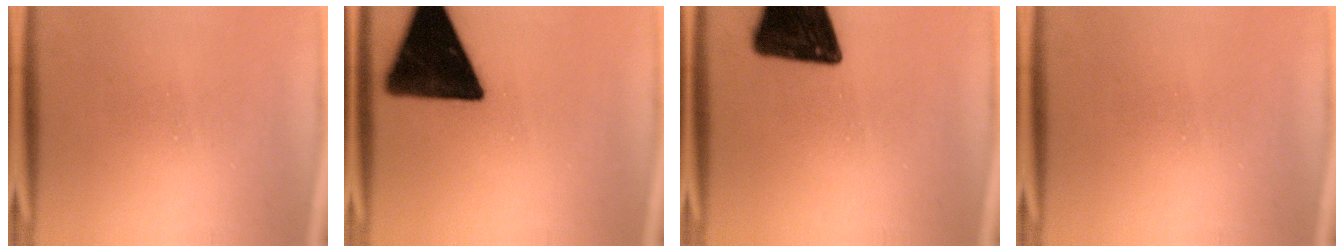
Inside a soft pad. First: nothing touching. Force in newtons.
{"total": 18.6}
{"total": 17.7}
{"total": 0.0}